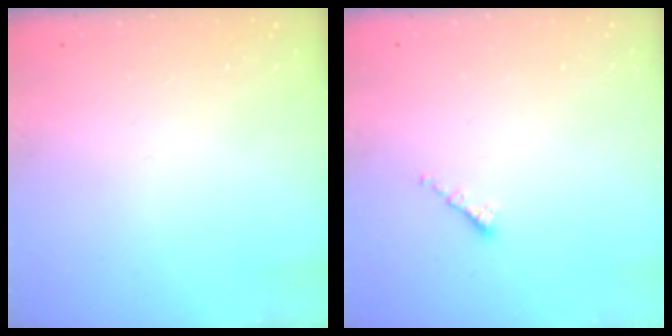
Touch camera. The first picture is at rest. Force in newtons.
{"total": 1.4, "press": 1.2, "slide": 0.6}